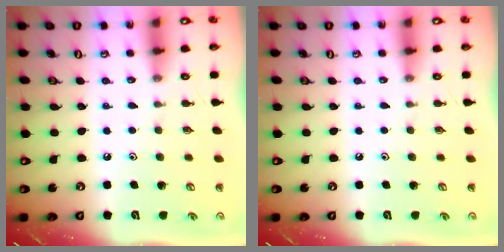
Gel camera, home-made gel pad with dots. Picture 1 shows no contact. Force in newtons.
{"total": 0.0}